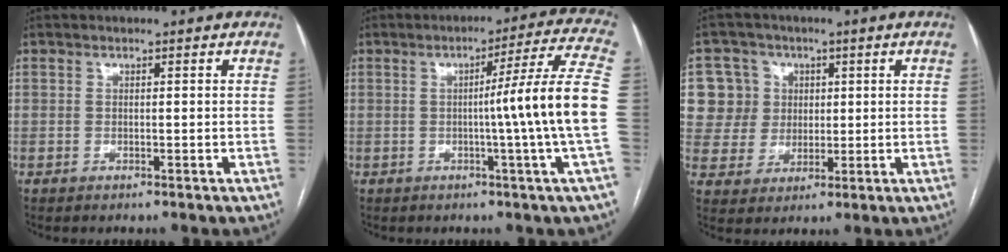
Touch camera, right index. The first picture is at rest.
{"total": 12.7, "force": [-1.4, -3.1, 12.2], "torque": [-0.158, -0.002, -0.020]}
{"total": 8.7, "force": [2.3, 8.3, 1.1], "torque": [-0.024, 0.028, 0.048]}